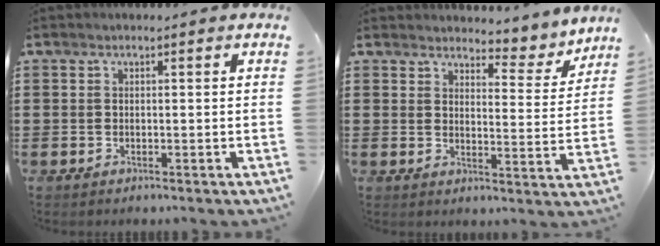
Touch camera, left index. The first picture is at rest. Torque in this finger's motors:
{"motor_torque": [-0.32, -0.23, -0.04, -0.01]}